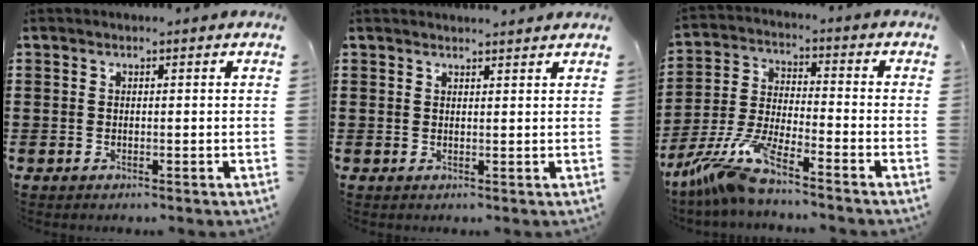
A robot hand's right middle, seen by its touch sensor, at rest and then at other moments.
{"total": 1.4, "force": [1.4, -0.1, 0.2], "torque": [0.001, -0.003, 0.024]}
{"total": 8.8, "force": [-7.5, 0.0, 4.6], "torque": [-0.122, -0.016, -0.158]}